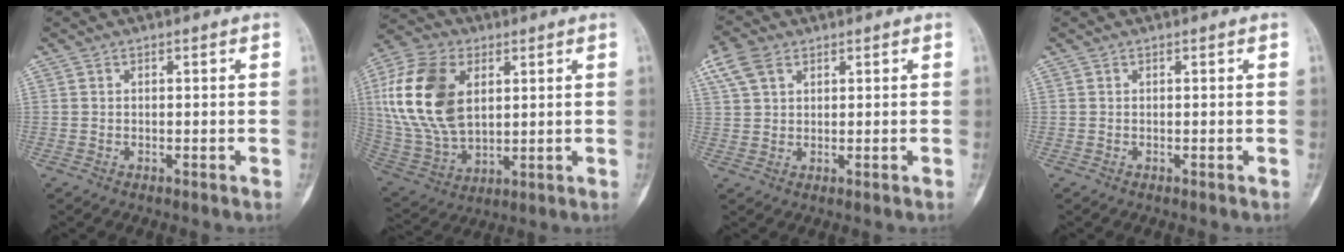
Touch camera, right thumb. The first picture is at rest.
{"total": 19.7, "force": [4.6, 12.2, 14.8], "torque": [-0.294, -0.007, 0.090]}
{"total": 5.9, "force": [3.0, 3.6, 3.5], "torque": [-0.074, 0.010, 0.064]}
{"total": 0.0}